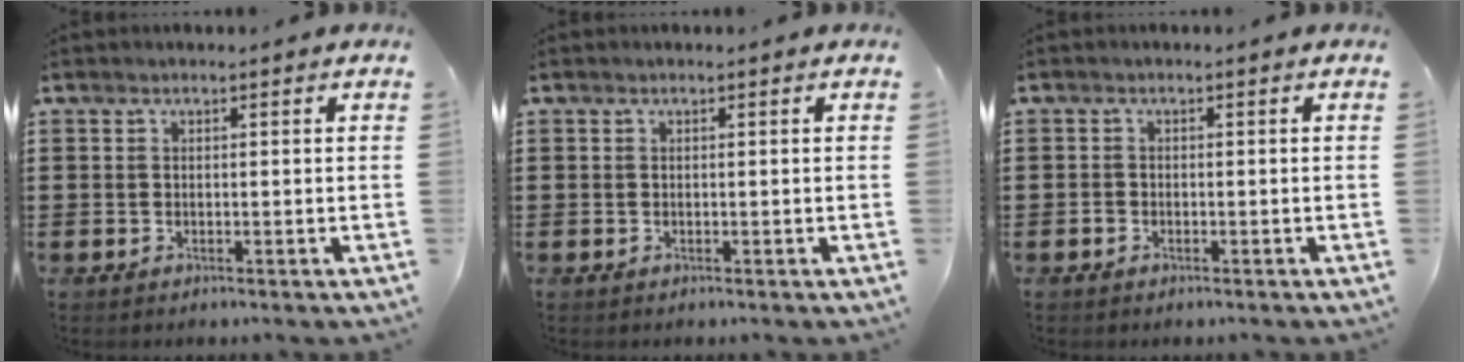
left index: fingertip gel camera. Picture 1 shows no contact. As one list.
[{"total": 0.0}, {"total": 1.0, "force": [-0.7, 0.7, 0.3], "torque": [-0.008, 0.000, -0.014]}]